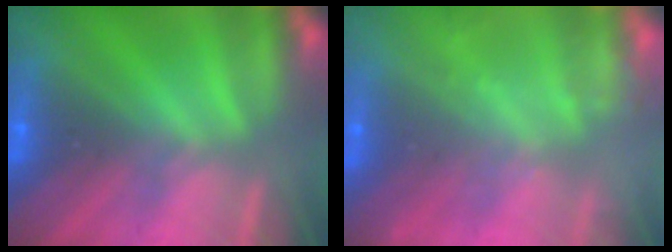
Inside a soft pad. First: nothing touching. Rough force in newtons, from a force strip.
{"total": 2.4}